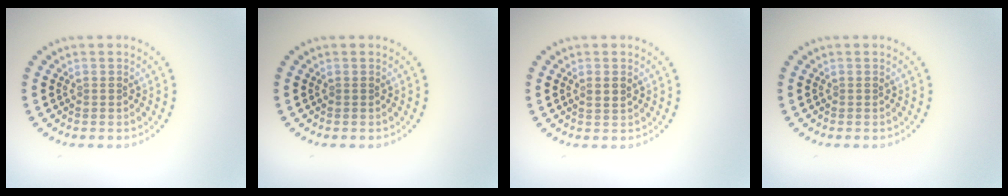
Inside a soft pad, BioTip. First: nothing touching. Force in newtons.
{"total": 0.0}
{"total": 1.3, "press": 1.2, "slide": 0.3}
{"total": 0.0}